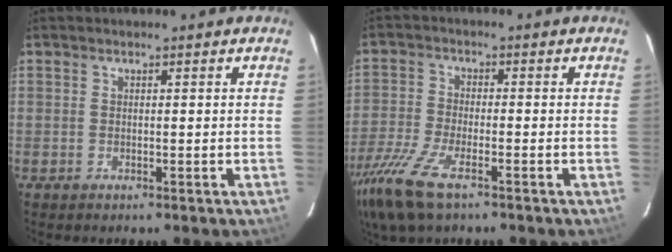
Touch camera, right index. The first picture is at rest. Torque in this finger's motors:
{"motor_torque": [1.16, -0.89, 0.47, 0.08]}